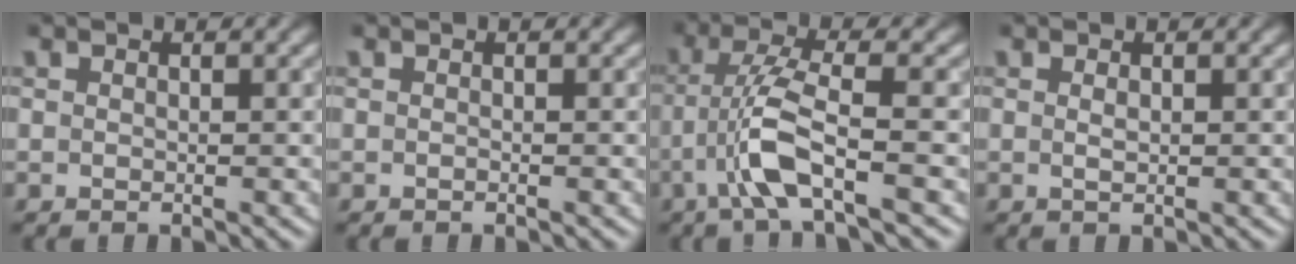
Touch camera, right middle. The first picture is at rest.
{"total": 0.0}
{"total": 4.8, "force": [-2.1, 0.7, 4.2], "torque": [-0.086, 0.010, -0.047]}
{"total": 0.6, "force": [0.1, 0.2, 0.6], "torque": [-0.012, 0.000, 0.002]}